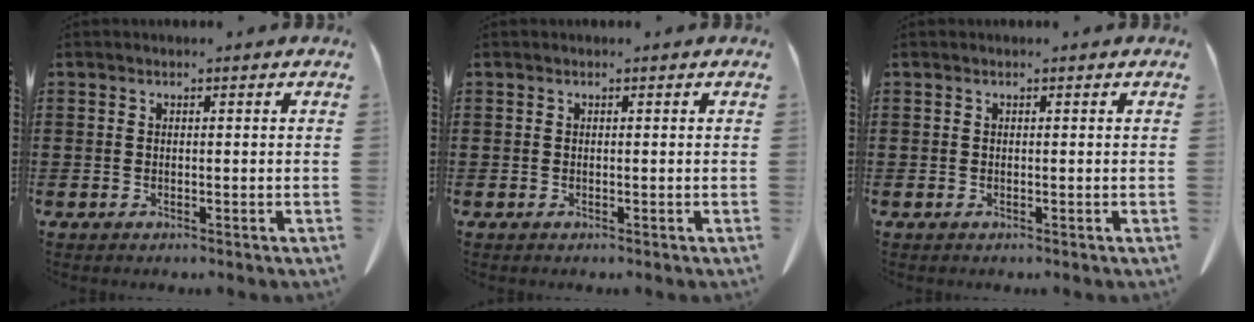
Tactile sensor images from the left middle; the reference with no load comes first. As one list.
[{"total": 0.0}, {"total": 0.0}]